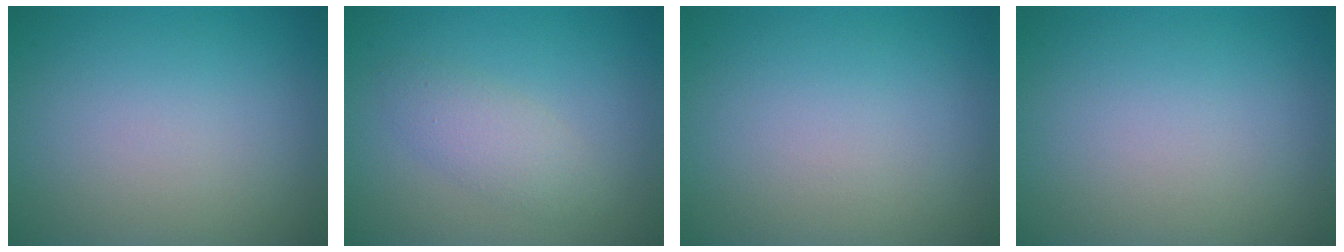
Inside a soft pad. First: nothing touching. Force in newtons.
{"total": 2.4, "press": 2.4, "slide": 0.1}
{"total": 0.0}
{"total": 0.0}